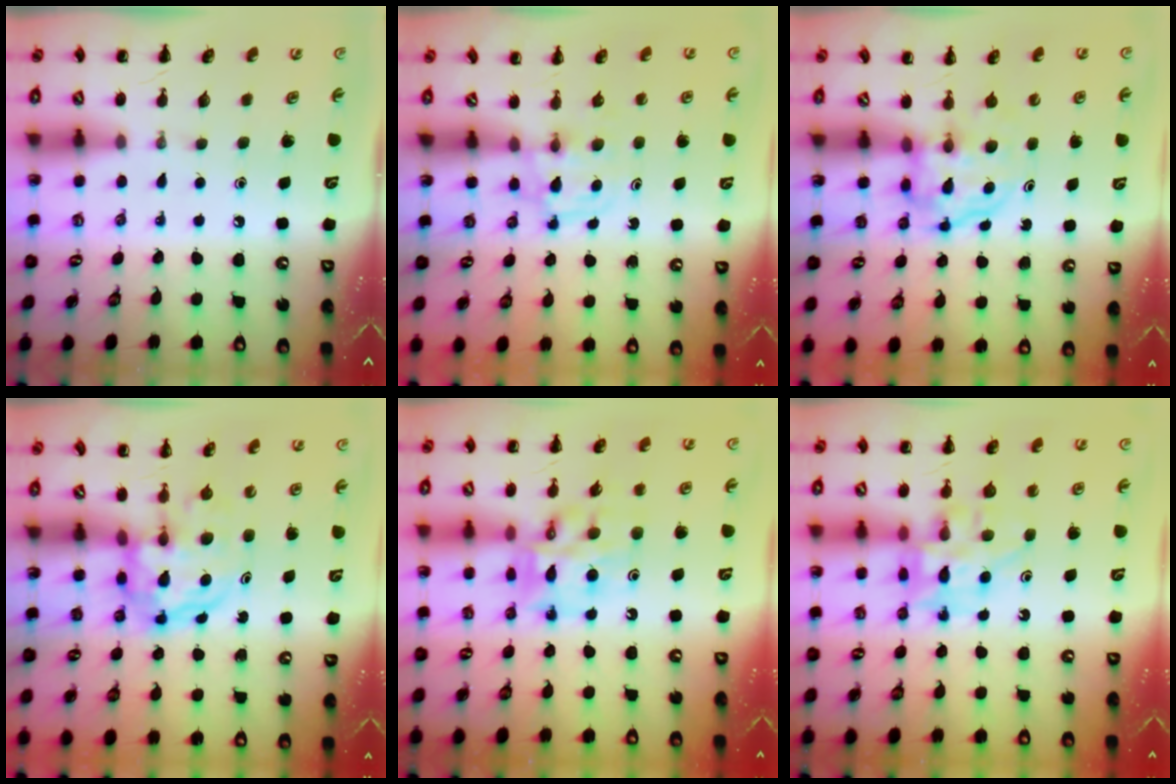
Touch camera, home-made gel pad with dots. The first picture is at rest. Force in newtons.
{"total": 2.9, "press": 2.6, "slide": 1.2}
{"total": 3.7, "press": 3.7, "slide": 0.2}
{"total": 4.9, "press": 4.8, "slide": 1.1}
{"total": 12.2, "press": 11.7, "slide": 3.4}
{"total": 11.5, "press": 11.0, "slide": 3.4}